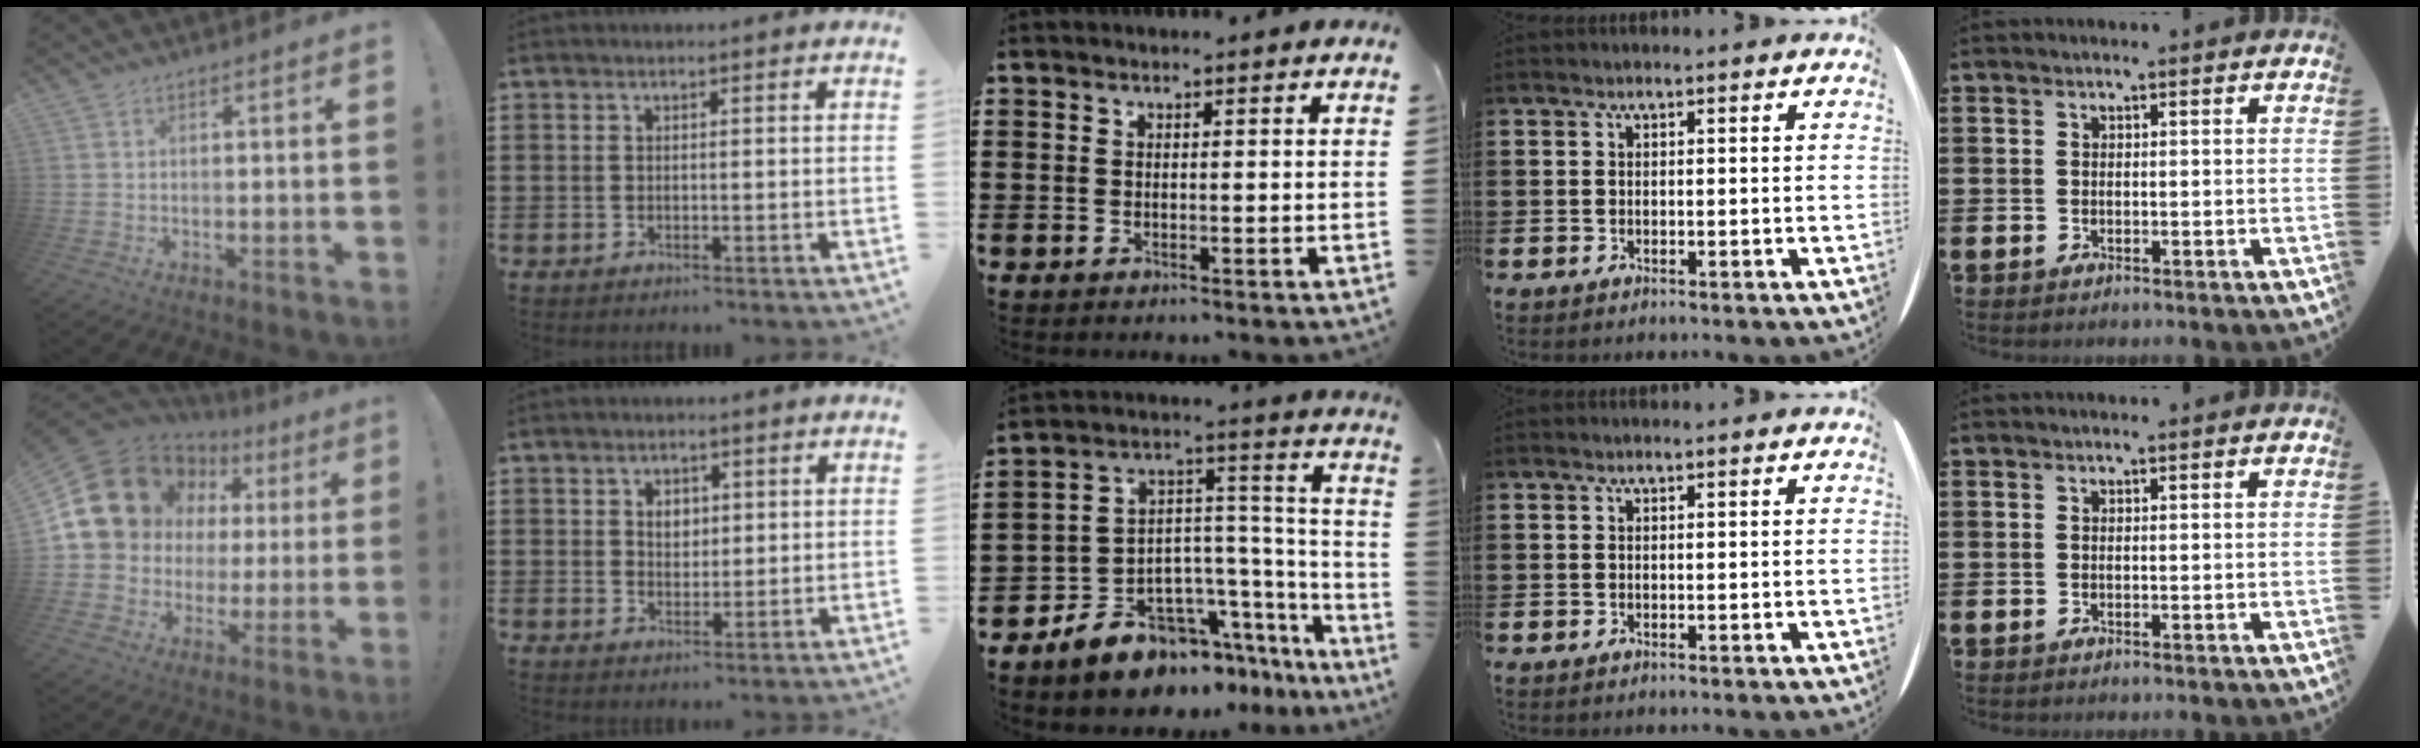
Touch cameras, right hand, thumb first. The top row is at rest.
{"thumb": {"total": 17.4, "force": [8.8, 13.1, 7.3], "torque": [-0.116, -0.052, 0.192]}, "index": {"total": 2.6, "force": [0.8, 2.0, 1.5], "torque": [-0.028, 0.006, 0.012]}, "middle": {"total": 8.8, "force": [-7.5, 4.2, 1.4], "torque": [-0.046, 0.002, -0.145]}}